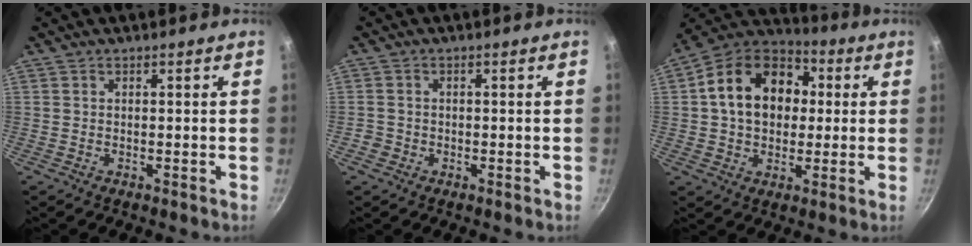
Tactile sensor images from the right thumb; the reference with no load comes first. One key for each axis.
{"total": 1.9, "fx": -0.8, "fy": 1.6, "fz": 0.4, "tx": -0.005, "ty": 0.006, "tz": -0.014}
{"total": 17.7, "fx": 2.7, "fy": 13.2, "fz": 11.4, "tx": -0.169, "ty": 0.029, "tz": 0.030}